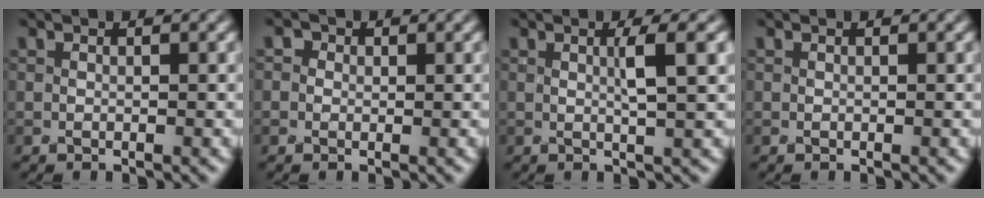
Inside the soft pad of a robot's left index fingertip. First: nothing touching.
{"total": 1.4, "force": [0.0, 1.3, 0.4], "torque": [0.008, 0.010, -0.010]}
{"total": 2.3, "force": [0.1, 0.2, 2.3], "torque": [-0.029, 0.009, 0.008]}
{"total": 0.0}